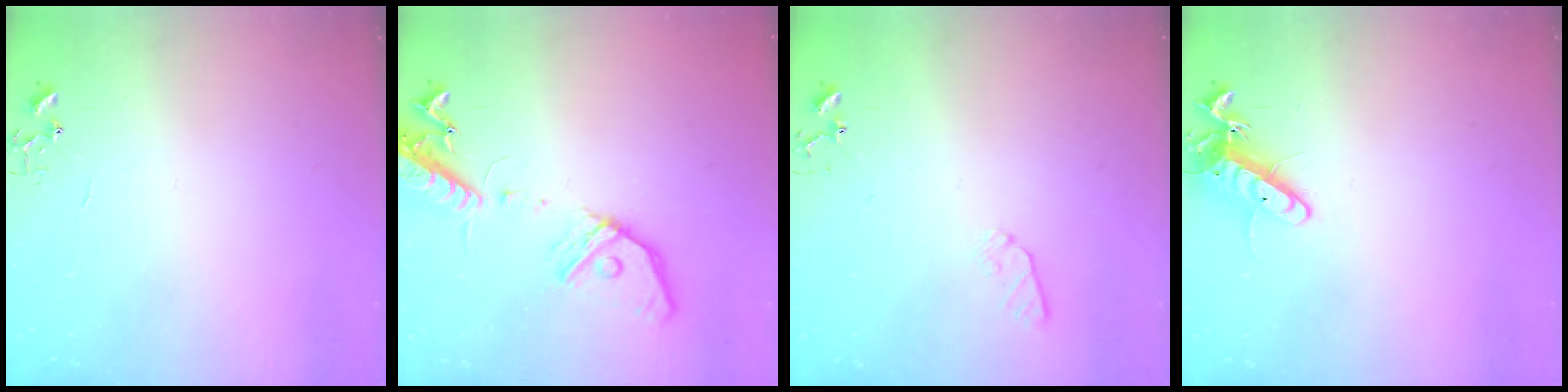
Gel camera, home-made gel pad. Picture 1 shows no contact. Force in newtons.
{"total": 17.0, "press": 16.7, "slide": 3.3}
{"total": 5.3, "press": 5.2, "slide": 0.7}
{"total": 11.4, "press": 11.4, "slide": 0.9}